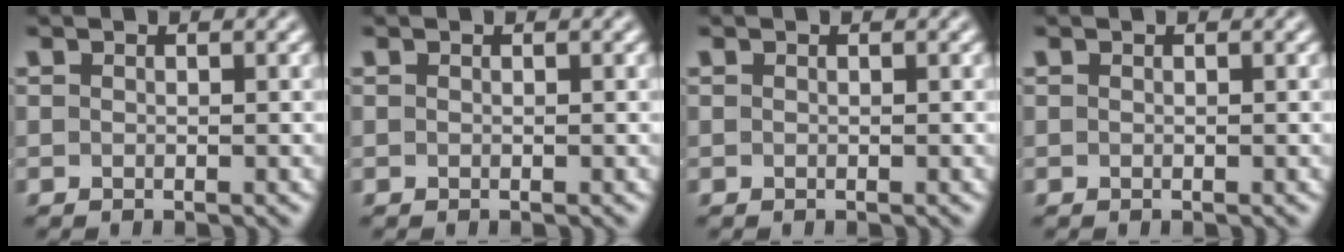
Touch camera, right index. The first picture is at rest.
{"total": 0.0}
{"total": 0.0}
{"total": 0.0}